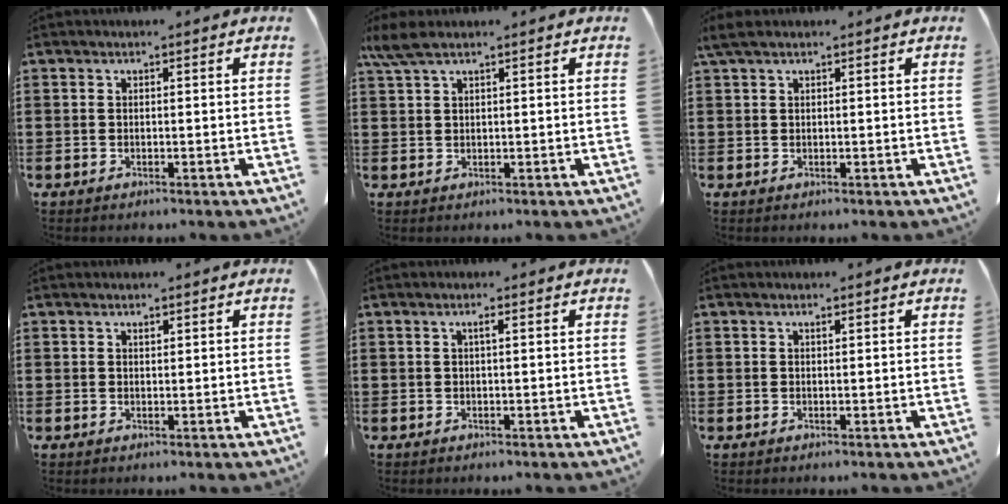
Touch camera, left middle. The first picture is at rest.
{"total": 3.2, "force": [2.0, 0.5, 2.5], "torque": [-0.061, -0.003, 0.036]}
{"total": 1.4, "force": [0.9, 0.3, 1.1], "torque": [-0.025, 0.000, 0.017]}
{"total": 0.7, "force": [0.6, 0.2, 0.2], "torque": [-0.008, -0.003, 0.013]}
{"total": 1.0, "force": [0.3, 0.0, 1.0], "torque": [-0.018, -0.003, 0.005]}
{"total": 0.5, "force": [0.3, 0.0, 0.4], "torque": [-0.009, -0.002, 0.008]}